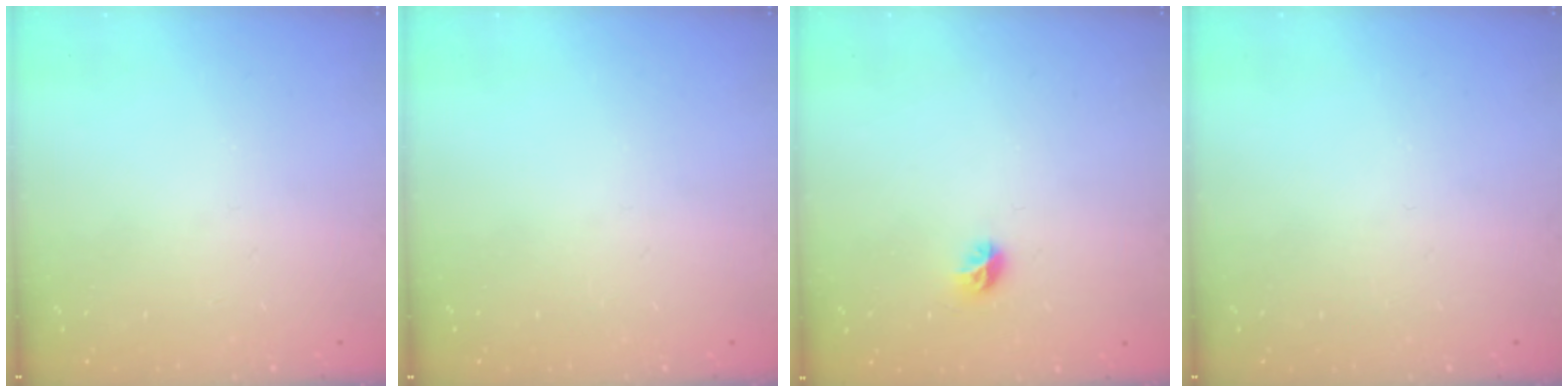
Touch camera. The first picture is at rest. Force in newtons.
{"total": 0.0}
{"total": 5.4, "press": 5.2, "slide": 1.4}
{"total": 0.0}